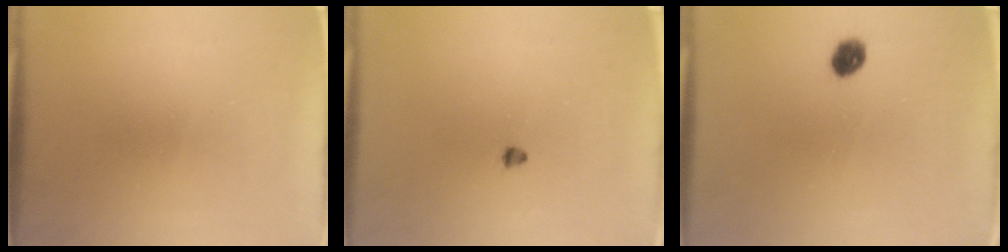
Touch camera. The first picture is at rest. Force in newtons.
{"total": 1.1}
{"total": 3.3}